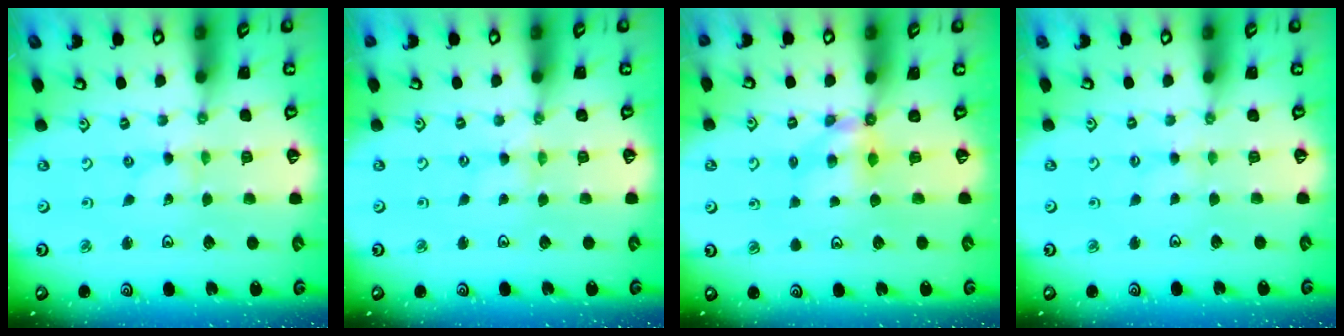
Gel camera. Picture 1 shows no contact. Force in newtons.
{"total": 0.0}
{"total": 5.4, "press": 5.4, "slide": 0.1}
{"total": 1.8, "press": 1.8, "slide": 0.4}